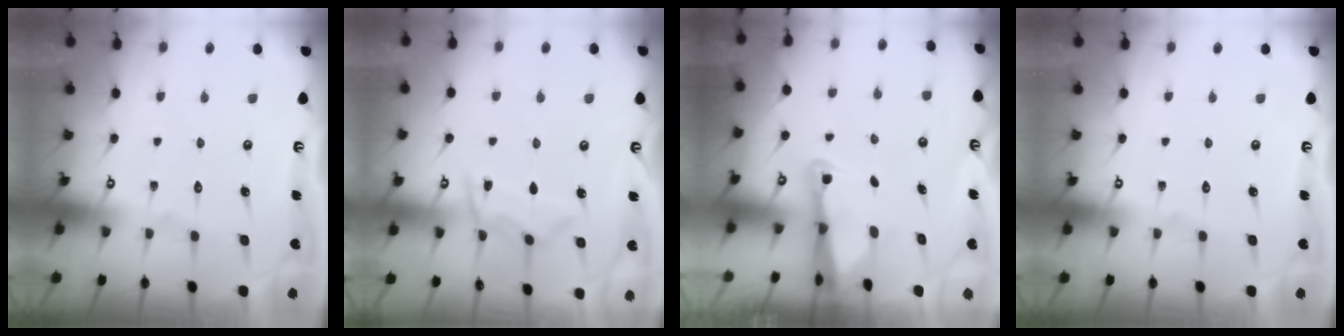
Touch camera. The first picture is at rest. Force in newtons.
{"total": 7.3, "press": 7.3, "slide": 0.7}
{"total": 2.4, "press": 2.4, "slide": 0.3}
{"total": 0.0}